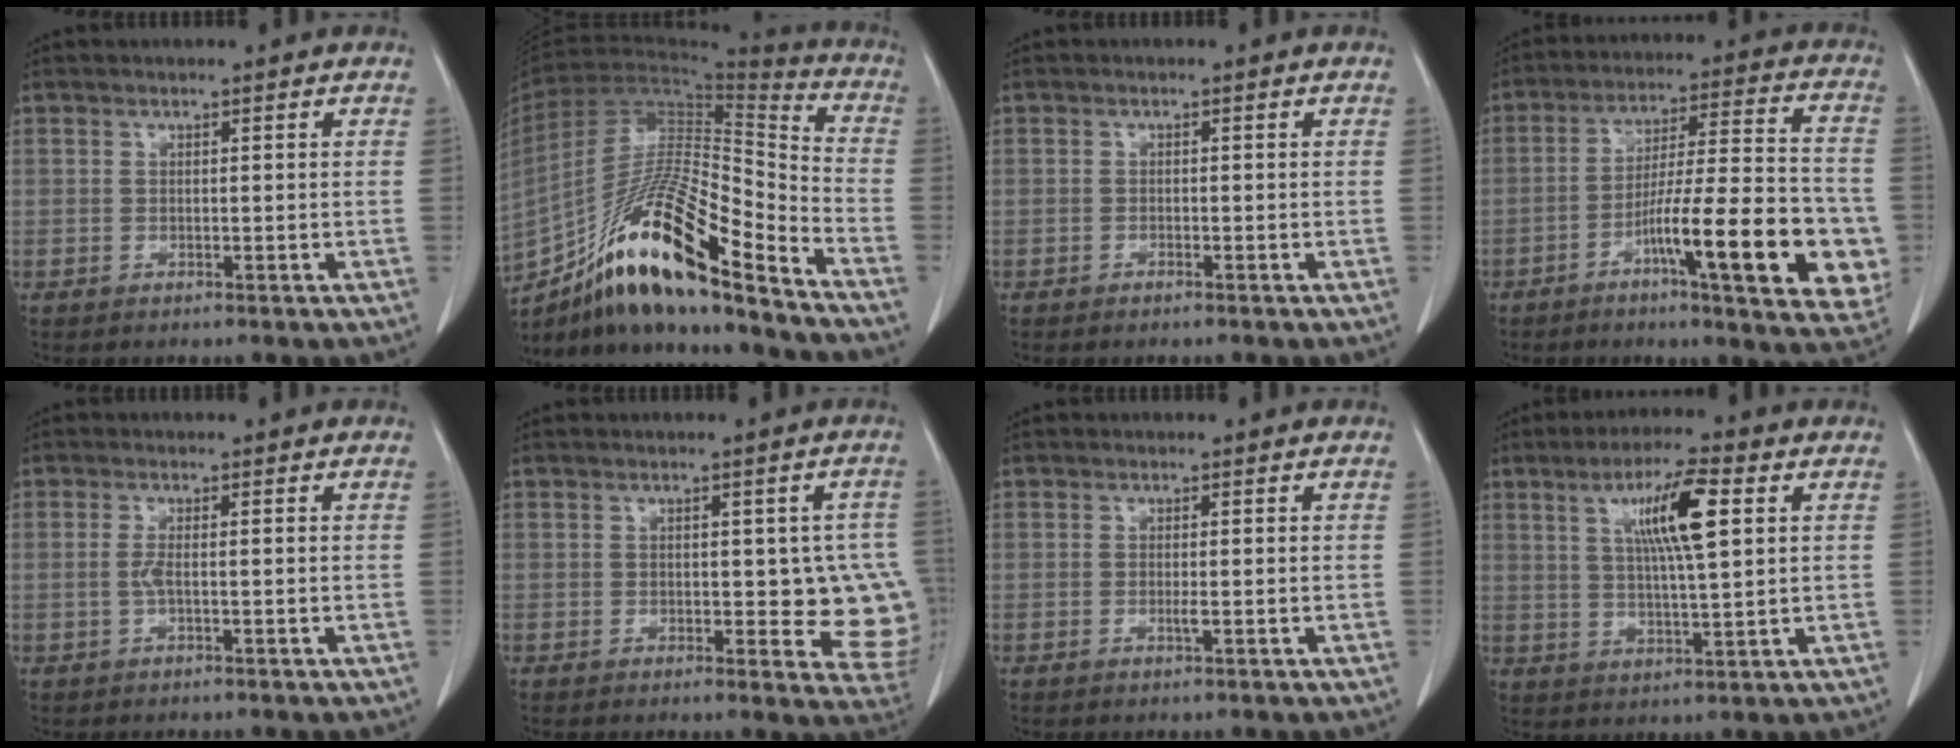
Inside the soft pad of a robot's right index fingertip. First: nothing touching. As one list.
[{"total": 22.3, "force": [-15.1, 2.6, 16.2], "torque": [-0.297, -0.017, -0.270]}, {"total": 0.5, "force": [-0.5, 0.1, 0.2], "torque": [-0.016, -0.004, -0.006]}, {"total": 19.1, "force": [-6.3, 2.6, 17.8], "torque": [-0.225, 0.010, -0.088]}, {"total": 1.7, "force": [-0.3, 0.1, 1.6], "torque": [-0.037, 0.000, -0.007]}, {"total": 8.5, "force": [-0.2, 3.8, 7.6], "torque": [-0.064, 0.006, 0.002]}, {"total": 0.9, "force": [-0.2, -0.1, 0.9], "torque": [-0.020, -0.003, -0.004]}, {"total": 9.5, "force": [3.2, 0.9, 8.9], "torque": [-0.159, 0.007, 0.056]}]